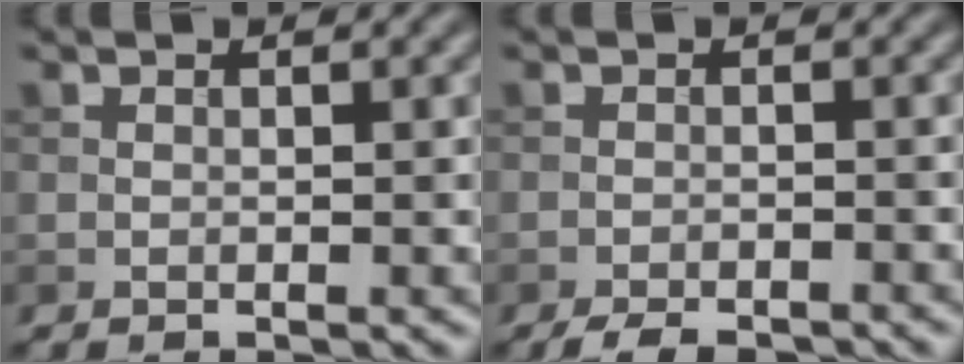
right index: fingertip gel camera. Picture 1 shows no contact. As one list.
[{"total": 3.5, "force": [-3.1, 0.7, 1.5], "torque": [-0.025, -0.006, -0.053]}]